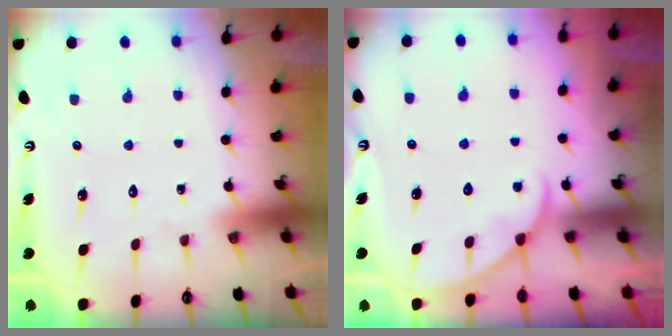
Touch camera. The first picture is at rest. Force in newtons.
{"total": 3.1, "press": 3.1, "slide": 0.3}